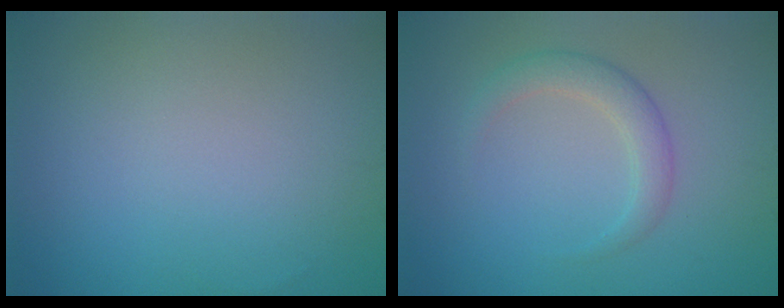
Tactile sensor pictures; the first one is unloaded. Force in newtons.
{"total": 2.5, "press": 2.5, "slide": 0.2}